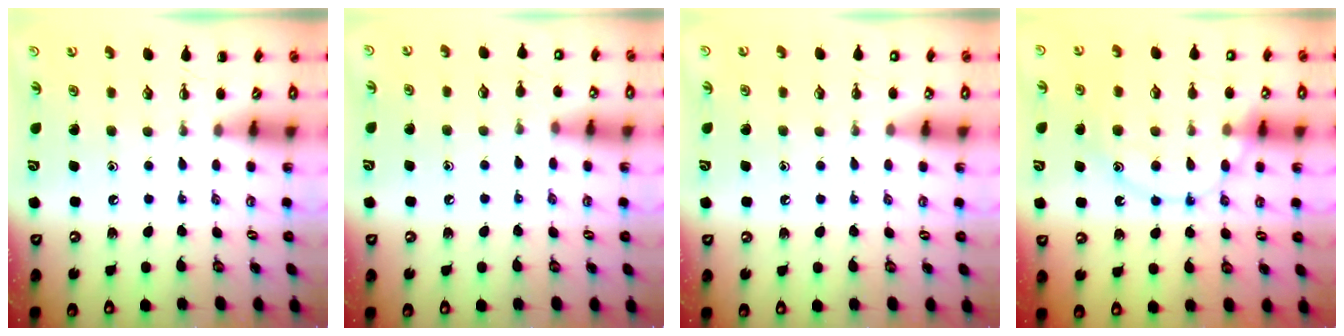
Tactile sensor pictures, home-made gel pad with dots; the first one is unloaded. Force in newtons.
{"total": 7.3, "press": 7.0, "slide": 2.0}
{"total": 1.3, "press": 1.3, "slide": 0.1}
{"total": 15.2, "press": 15.2, "slide": 0.9}